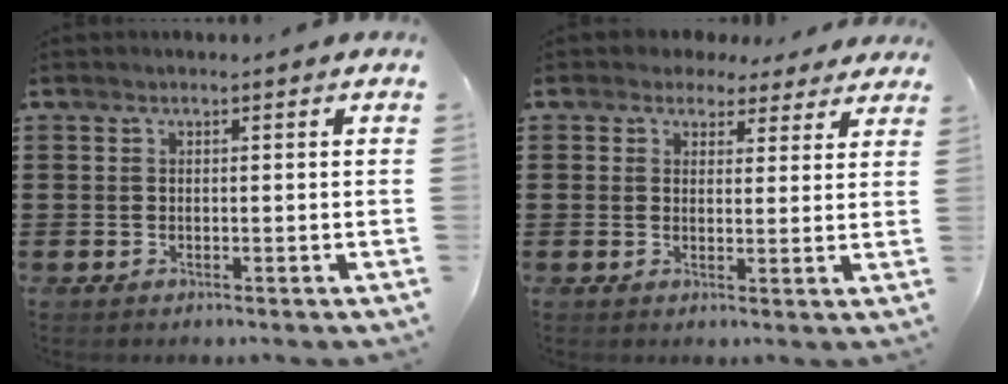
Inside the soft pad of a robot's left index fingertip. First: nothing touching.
{"total": 3.4, "force": [2.8, 1.8, 0.6], "torque": [-0.017, -0.002, 0.051]}